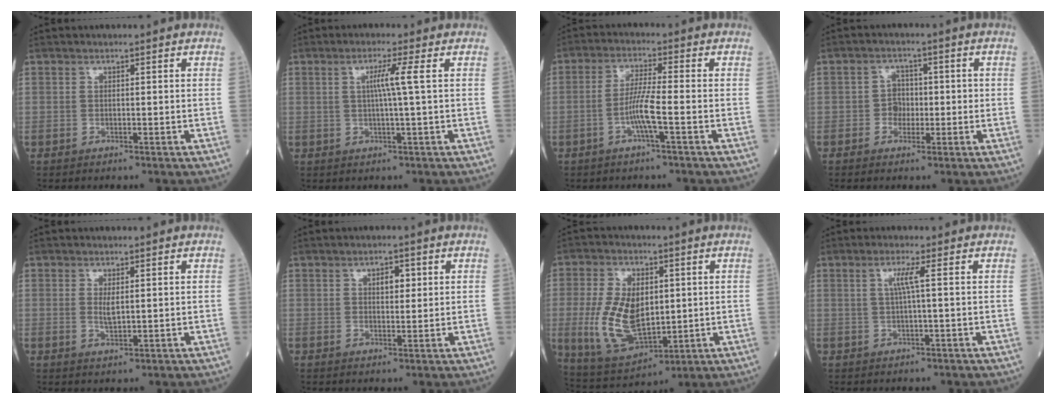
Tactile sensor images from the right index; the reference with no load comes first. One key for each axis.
{"total": 3.9, "fx": 0.8, "fy": -1.1, "fz": 3.6, "tx": -0.066, "ty": 0.000, "tz": 0.013}
{"total": 5.2, "fx": -1.7, "fy": -0.4, "fz": 4.9, "tx": -0.102, "ty": 0.001, "tz": -0.036}
{"total": 3.1, "fx": -0.5, "fy": 2.6, "fz": 1.5, "tx": -0.016, "ty": 0.009, "tz": -0.011}
{"total": 2.1, "fx": 0.4, "fy": 0.5, "fz": 2.0, "tx": -0.038, "ty": -0.005, "tz": 0.011}
{"total": 2.7, "fx": 1.0, "fy": 1.3, "fz": 2.2, "tx": -0.029, "ty": 0.002, "tz": 0.015}
{"total": 13.1, "fx": 0.0, "fy": 6.8, "fz": 11.2, "tx": -0.231, "ty": 0.001, "tz": 0.017}
{"total": 2.8, "fx": 0.6, "fy": -0.6, "fz": 2.7, "tx": -0.052, "ty": 0.003, "tz": 0.012}